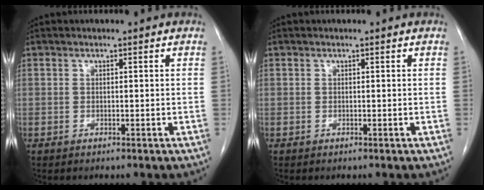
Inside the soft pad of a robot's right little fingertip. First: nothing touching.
{"total": 0.0}